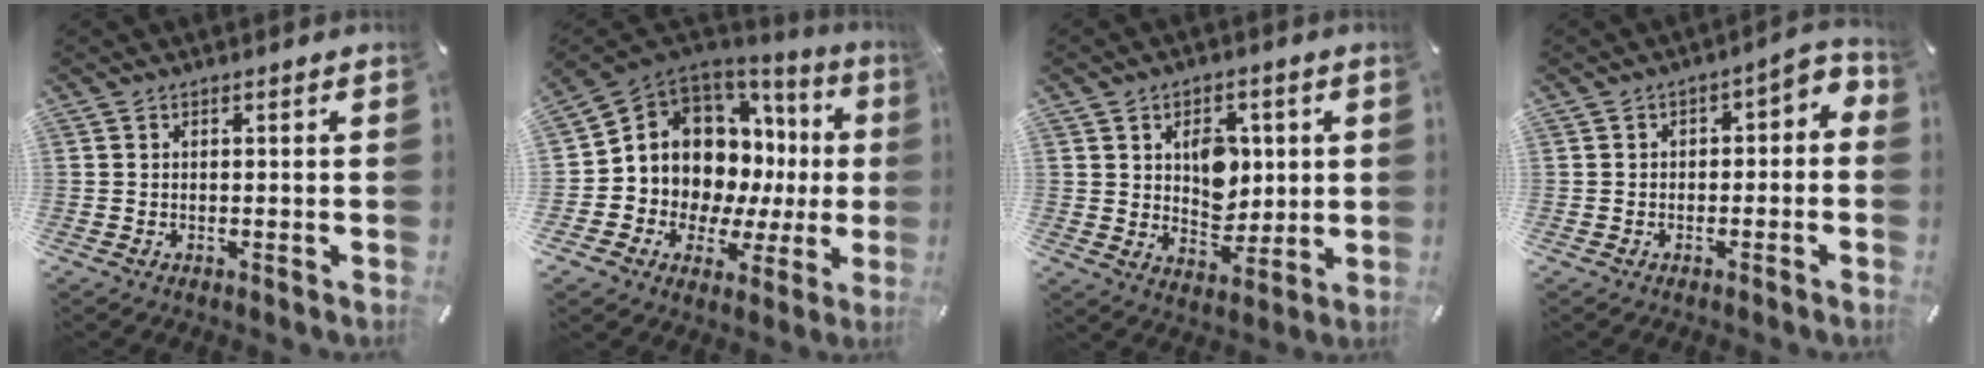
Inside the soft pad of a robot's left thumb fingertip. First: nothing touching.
{"total": 11.0, "force": [3.6, 9.4, 4.3], "torque": [-0.074, -0.071, 0.078]}
{"total": 9.5, "force": [1.9, 7.6, 5.3], "torque": [-0.060, -0.002, 0.033]}
{"total": 4.0, "force": [-2.1, 2.4, 2.3], "torque": [-0.036, 0.017, -0.046]}